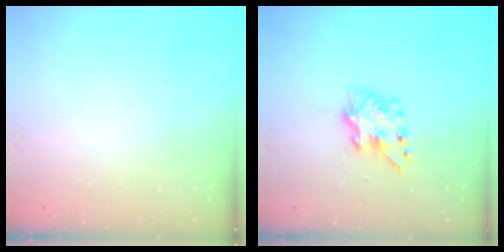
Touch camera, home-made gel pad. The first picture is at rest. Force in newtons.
{"total": 7.9, "press": 7.9, "slide": 0.7}